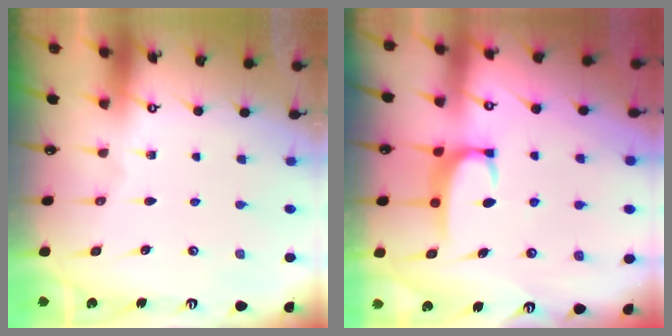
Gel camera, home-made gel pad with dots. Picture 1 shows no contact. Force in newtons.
{"total": 2.8, "press": 2.8, "slide": 0.4}